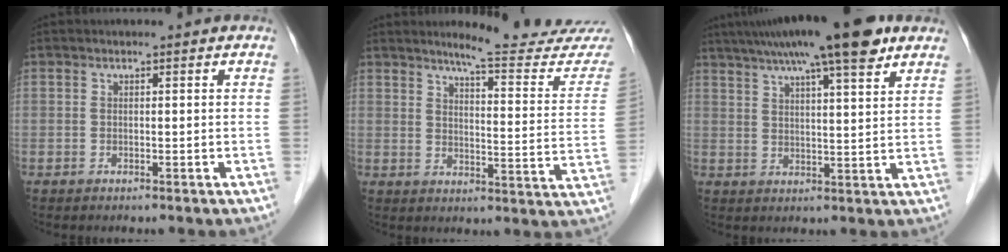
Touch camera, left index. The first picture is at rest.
{"total": 17.4, "force": [16.3, 0.4, 6.1], "torque": [-0.074, -0.089, 0.189]}
{"total": 16.1, "force": [11.6, 1.4, 11.0], "torque": [-0.182, 0.035, 0.167]}